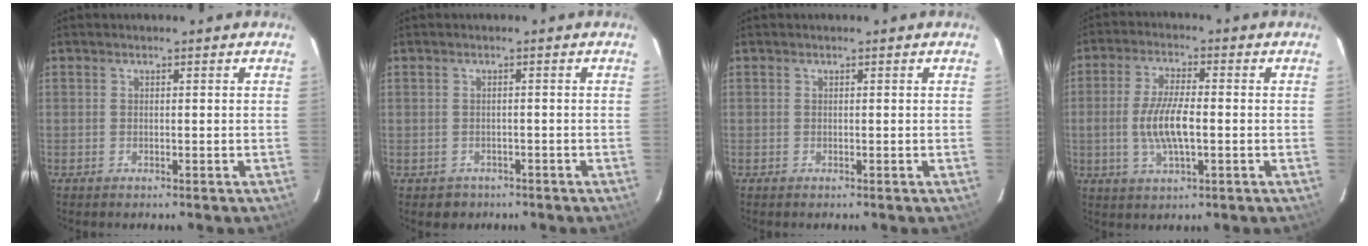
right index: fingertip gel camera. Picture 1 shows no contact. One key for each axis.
{"total": 2.8, "fx": -1.3, "fy": 2.4, "fz": 0.1, "tx": -0.006, "ty": 0.007, "tz": -0.014}
{"total": 0.0}
{"total": 8.7, "fx": -1.2, "fy": 2.8, "fz": 8.1, "tx": -0.164, "ty": -0.001, "tz": -0.022}